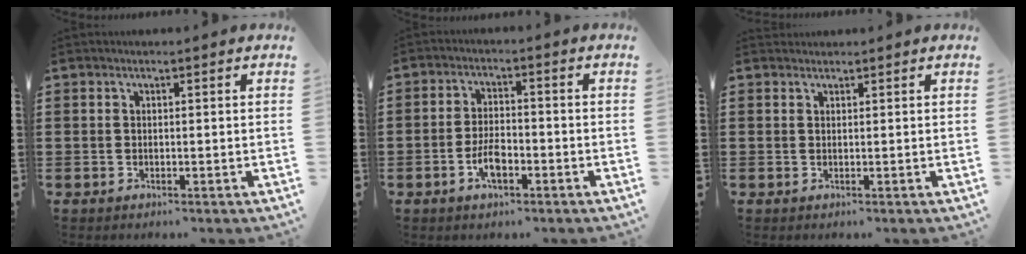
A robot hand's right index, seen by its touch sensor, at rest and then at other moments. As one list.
[{"total": 4.4, "force": [-1.9, 2.0, 3.5], "torque": [-0.081, -0.001, -0.040]}, {"total": 0.7, "force": [0.6, 0.1, -0.1], "torque": [0.003, 0.001, 0.013]}]